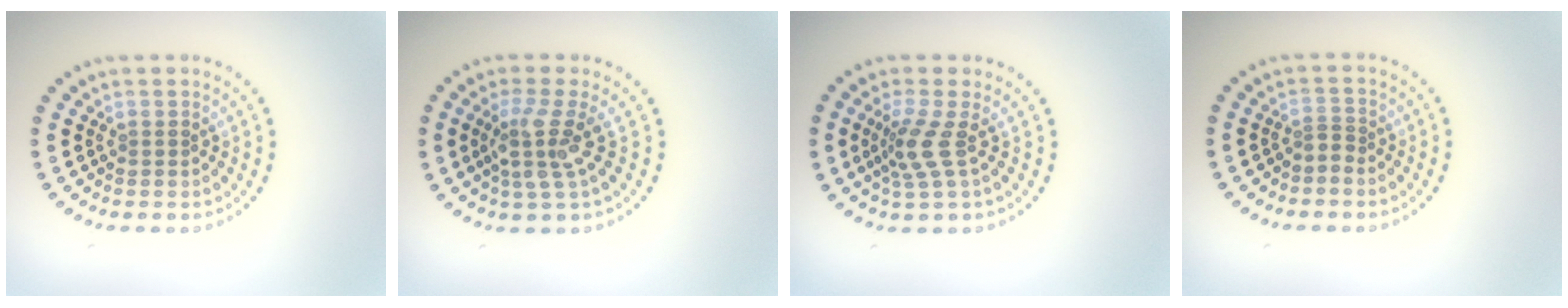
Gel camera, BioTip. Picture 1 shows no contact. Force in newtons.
{"total": 3.2, "press": 2.3, "slide": 2.2}
{"total": 2.7, "press": 1.9, "slide": 1.9}
{"total": 1.0, "press": 0.6, "slide": 0.8}